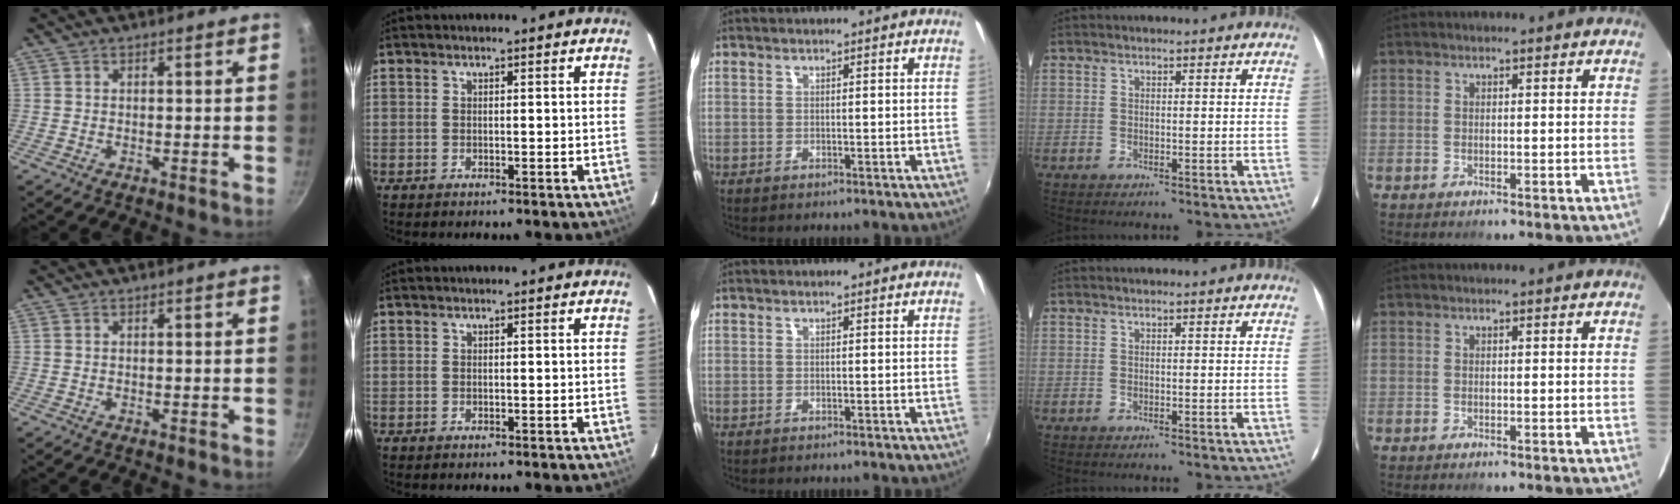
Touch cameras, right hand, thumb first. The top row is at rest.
{}